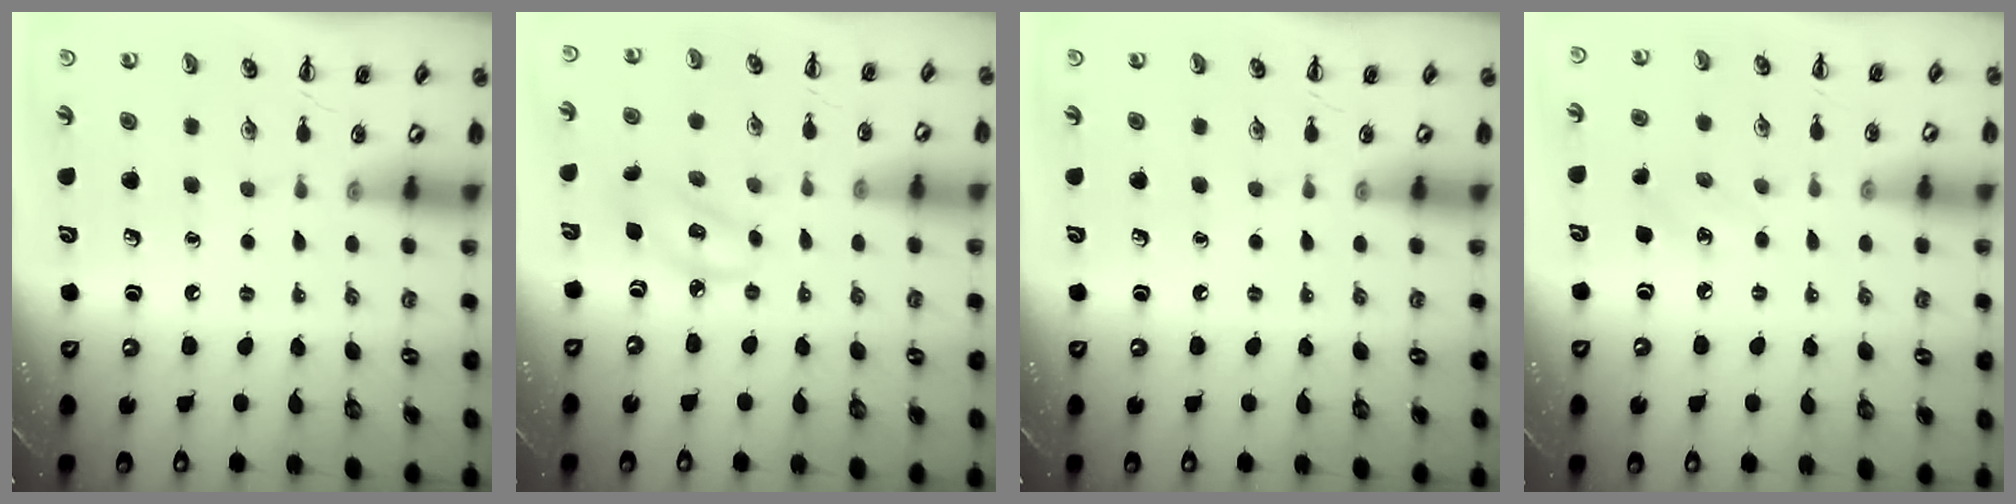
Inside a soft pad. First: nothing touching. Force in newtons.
{"total": 3.8, "press": 3.8, "slide": 0.5}
{"total": 0.0}
{"total": 5.9, "press": 5.6, "slide": 1.7}